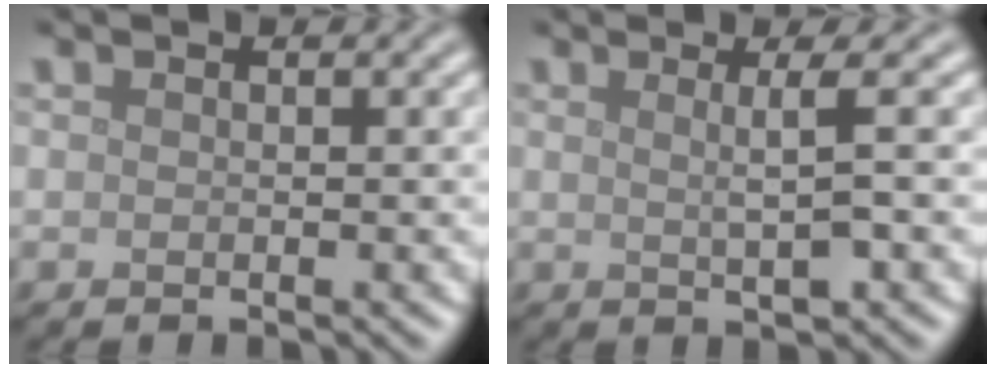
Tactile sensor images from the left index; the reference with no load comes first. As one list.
[{"total": 2.6, "force": [0.5, 0.5, 2.6], "torque": [-0.044, 0.000, 0.004]}]